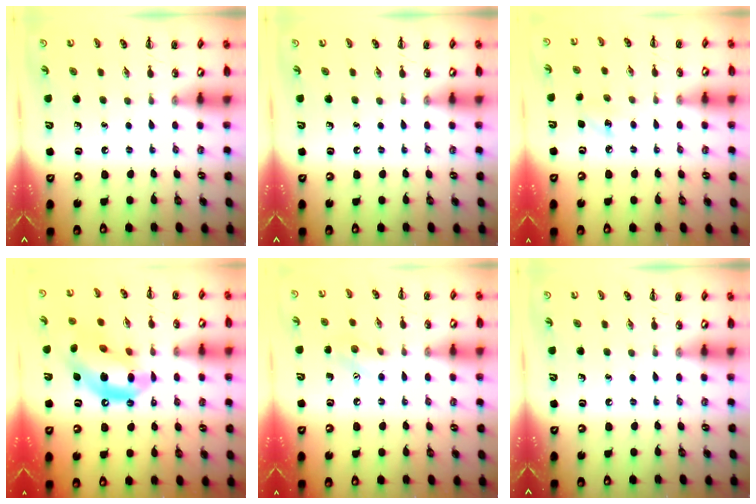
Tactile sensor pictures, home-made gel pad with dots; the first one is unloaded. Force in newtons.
{"total": 0.0}
{"total": 5.2, "press": 5.0, "slide": 1.3}
{"total": 15.0, "press": 14.5, "slide": 4.1}
{"total": 8.1, "press": 8.0, "slide": 1.5}
{"total": 0.0}